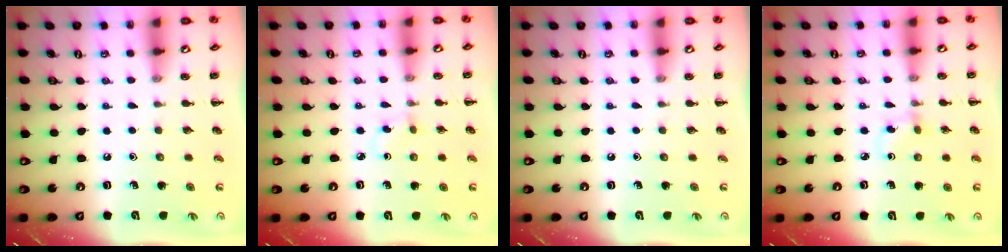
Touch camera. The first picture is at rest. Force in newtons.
{"total": 1.9, "press": 1.7, "slide": 0.9}
{"total": 0.0}
{"total": 2.8, "press": 2.5, "slide": 1.2}